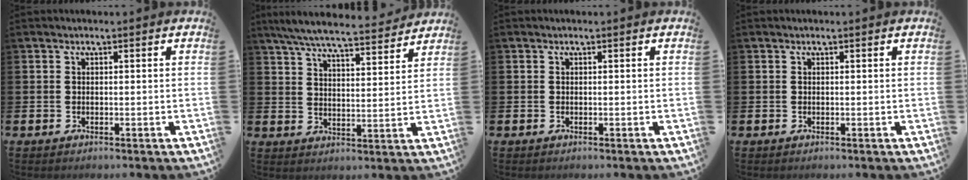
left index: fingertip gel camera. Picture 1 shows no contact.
{"total": 7.1, "force": [6.6, 0.7, 2.4], "torque": [-0.065, -0.043, 0.114]}
{"total": 0.0}
{"total": 0.0}